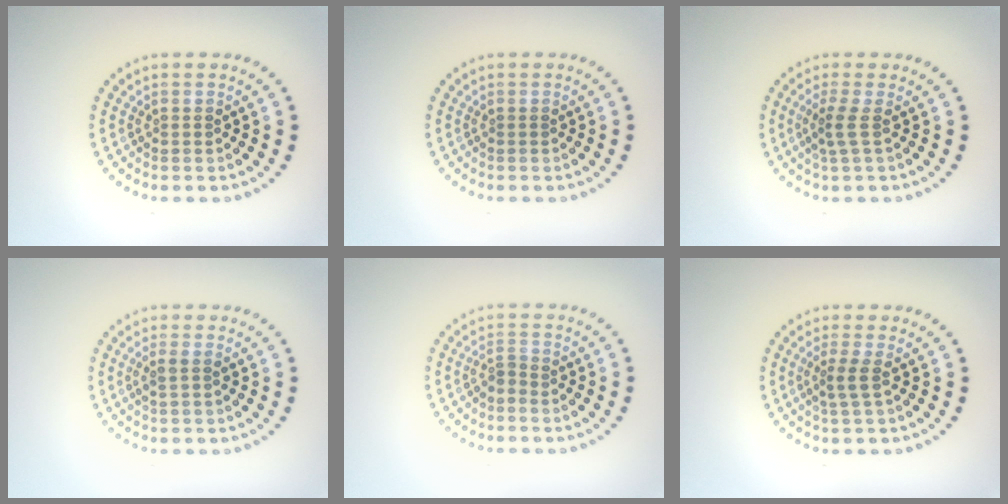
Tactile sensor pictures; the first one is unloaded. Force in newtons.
{"total": 0.0}
{"total": 1.7, "press": 1.2, "slide": 1.3}
{"total": 1.3, "press": 1.1, "slide": 0.6}
{"total": 1.0, "press": 0.5, "slide": 0.8}
{"total": 1.9, "press": 1.3, "slide": 1.3}